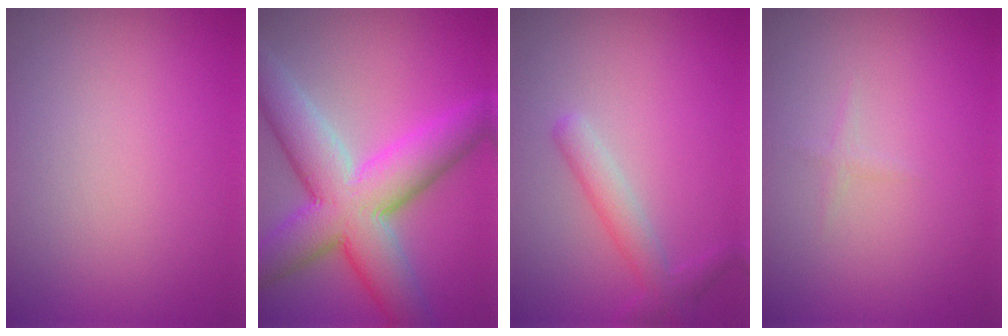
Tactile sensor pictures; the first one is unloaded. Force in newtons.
{"total": 10.7, "press": 10.7, "slide": 0.5}
{"total": 2.6, "press": 2.5, "slide": 0.1}
{"total": 0.6, "press": 0.6, "slide": 0.0}